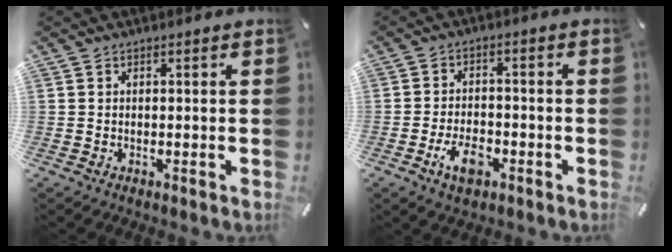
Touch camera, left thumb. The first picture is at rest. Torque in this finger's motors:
{"motor_torque": [-0.27, 1.67, 0.15, -0.01, 0.22]}